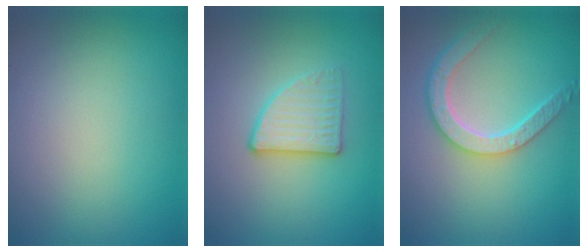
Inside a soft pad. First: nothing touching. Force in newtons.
{"total": 2.8, "press": 2.7, "slide": 0.7}
{"total": 4.6, "press": 3.8, "slide": 2.7}